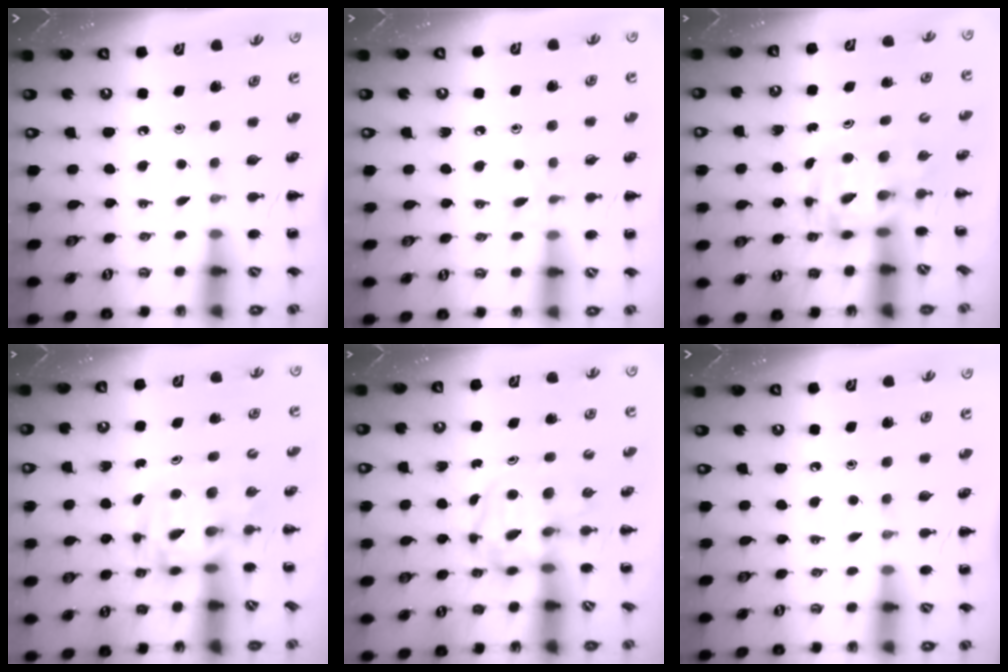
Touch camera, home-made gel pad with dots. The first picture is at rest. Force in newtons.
{"total": 6.5, "press": 6.1, "slide": 2.4}
{"total": 2.8, "press": 2.7, "slide": 0.5}
{"total": 2.9, "press": 2.9, "slide": 0.5}
{"total": 3.7, "press": 3.7, "slide": 0.5}
{"total": 0.0}